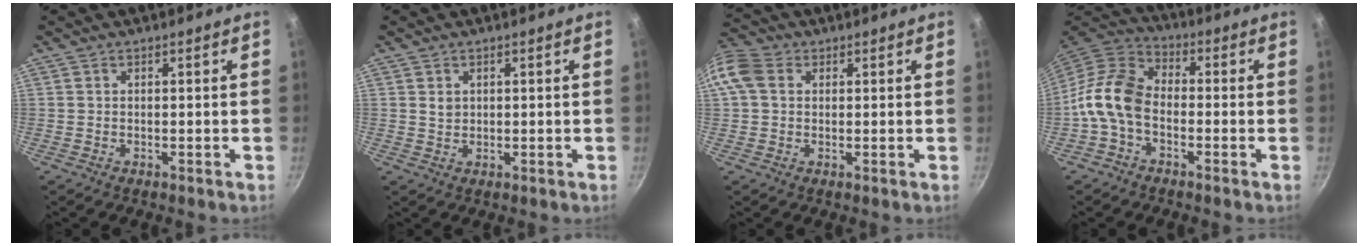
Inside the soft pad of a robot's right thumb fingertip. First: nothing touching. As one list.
[{"total": 1.7, "force": [0.6, 1.4, 0.8], "torque": [-0.010, 0.000, 0.011]}, {"total": 10.0, "force": [2.2, 7.8, 5.8], "torque": [-0.126, 0.019, 0.028]}, {"total": 11.0, "force": [-2.8, 7.3, 7.7], "torque": [-0.137, 0.040, -0.077]}]